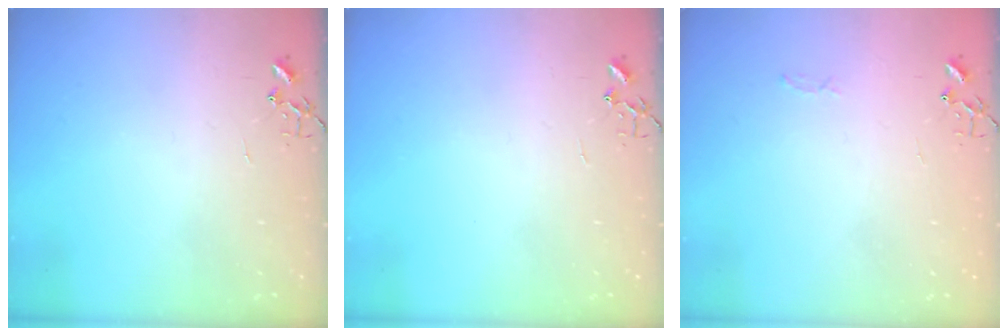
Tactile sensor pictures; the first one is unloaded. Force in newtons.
{"total": 0.0}
{"total": 2.8, "press": 2.8, "slide": 0.4}